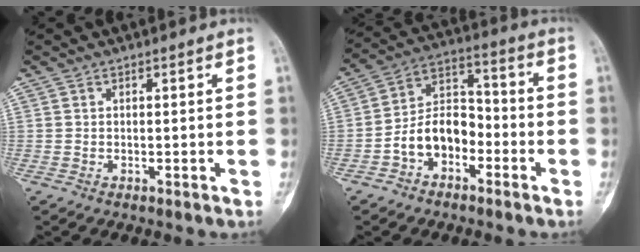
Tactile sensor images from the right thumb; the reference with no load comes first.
{"total": 10.4, "force": [-4.1, 7.1, 6.5], "torque": [-0.092, 0.052, -0.084]}